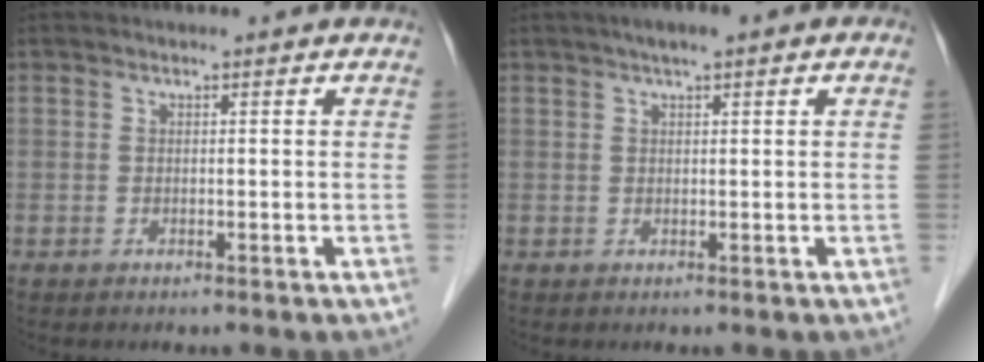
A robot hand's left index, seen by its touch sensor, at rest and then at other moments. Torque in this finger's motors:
{"motor_torque": [0.78, -0.53, 0.14, 0.10]}